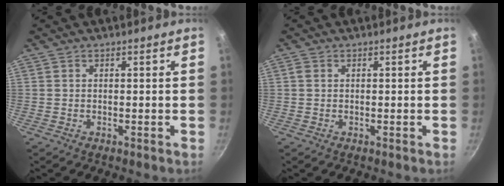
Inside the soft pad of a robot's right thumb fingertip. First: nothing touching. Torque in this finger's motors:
{"motor_torque": [0.10, -0.10, 0.58, 0.09, 0.10]}